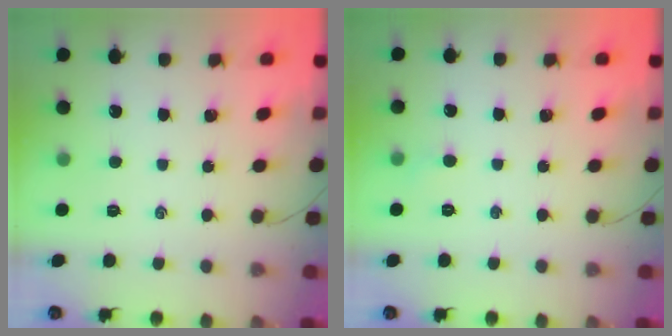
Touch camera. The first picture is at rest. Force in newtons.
{"total": 2.7, "press": 2.6, "slide": 0.9}